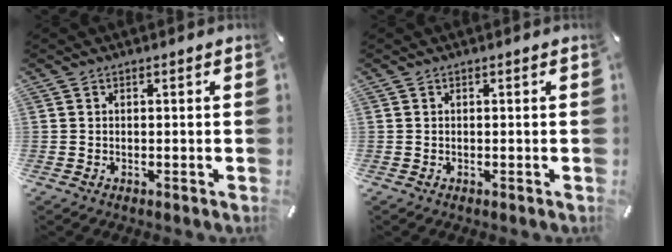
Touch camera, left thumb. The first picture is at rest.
{"total": 0.0}